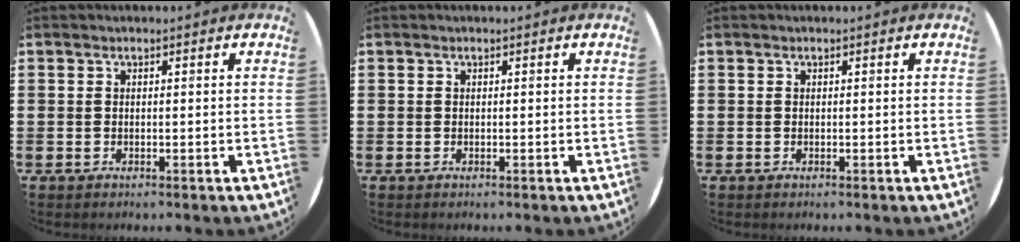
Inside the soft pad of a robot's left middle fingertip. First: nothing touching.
{"total": 0.0}
{"total": 0.0}